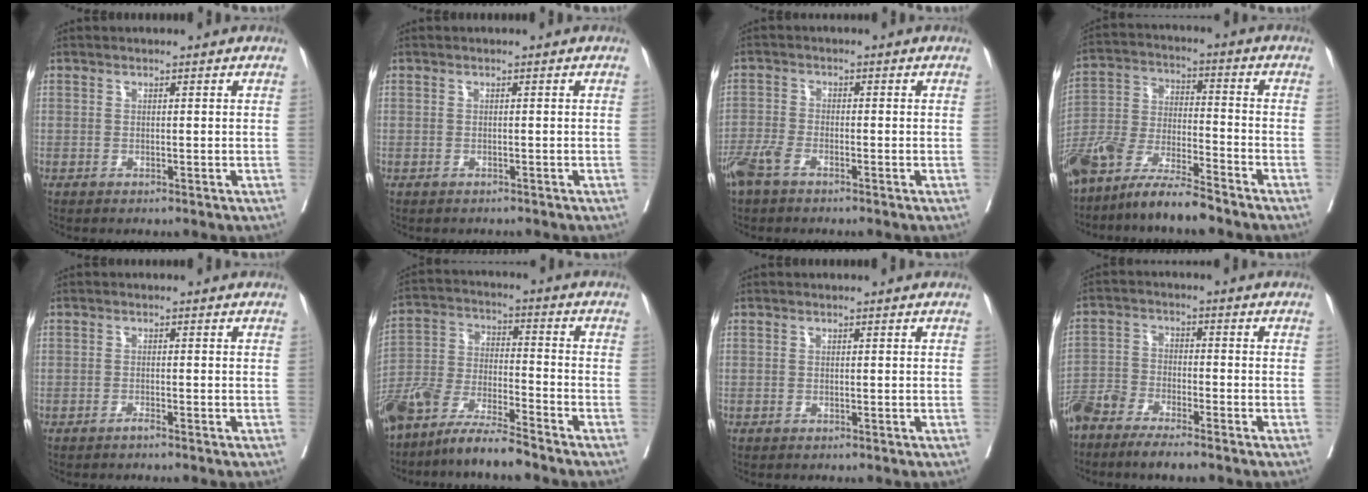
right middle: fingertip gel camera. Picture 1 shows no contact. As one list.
[{"total": 1.3, "force": [-1.2, 0.6, 0.2], "torque": [-0.007, 0.000, -0.017]}, {"total": 4.2, "force": [-2.9, 1.4, 2.6], "torque": [-0.065, -0.004, -0.060]}, {"total": 11.7, "force": [-9.7, 1.3, 6.3], "torque": [-0.128, -0.009, -0.185]}, {"total": 0.7, "force": [-0.6, -0.1, 0.3], "torque": [-0.005, 0.000, -0.012]}, {"total": 10.9, "force": [-9.2, 1.0, 5.8], "torque": [-0.117, -0.008, -0.176]}, {"total": 0.0}, {"total": 7.5, "force": [-6.2, 1.4, 4.0], "torque": [-0.077, -0.009, -0.116]}]